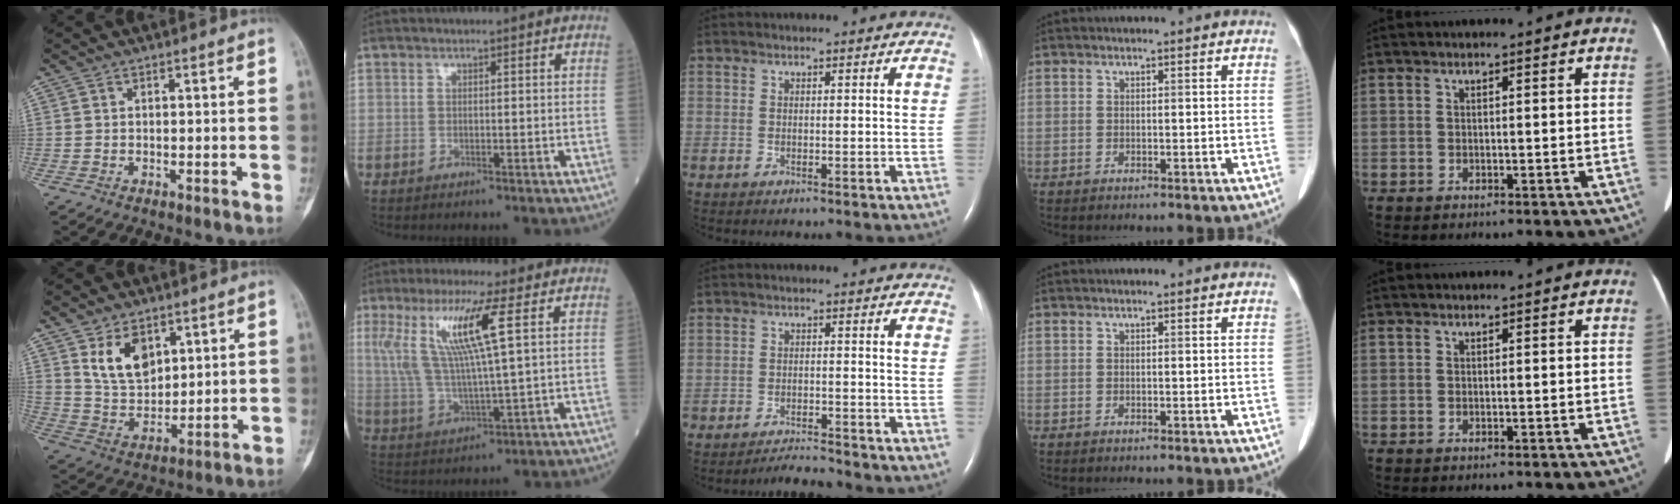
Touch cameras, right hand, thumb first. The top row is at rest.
{"thumb": {"total": 9.9, "force": [4.8, 6.3, 5.9], "torque": [-0.076, -0.031, 0.103]}, "index": {"total": 11.4, "force": [4.2, 0.0, 10.6], "torque": [-0.233, 0.005, 0.083]}, "middle": {"total": 3.7, "force": [-3.7, -0.3, 0.2], "torque": [-0.007, -0.016, -0.061]}}